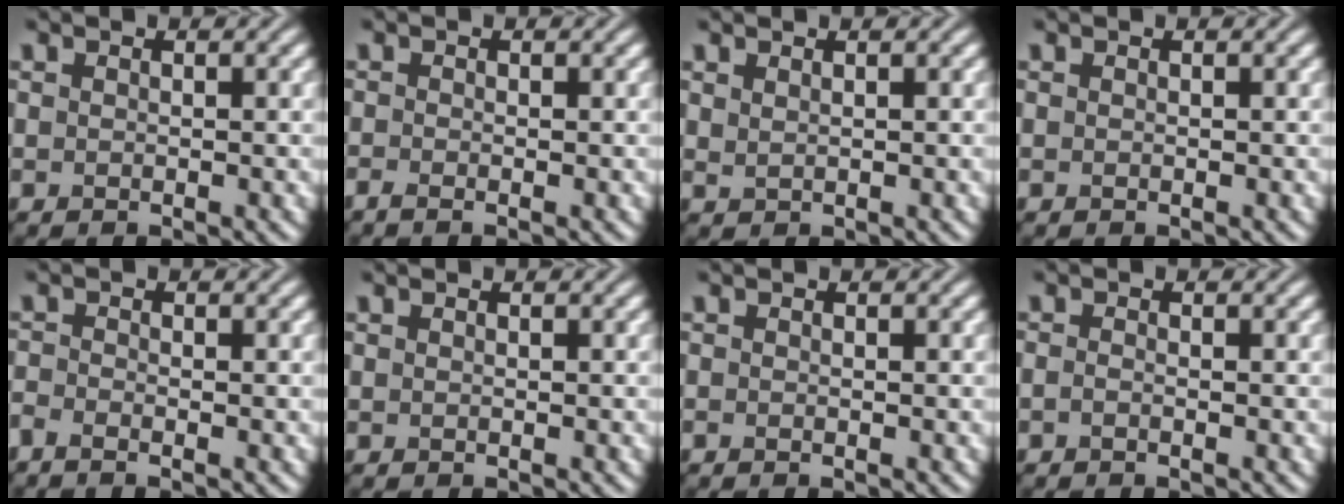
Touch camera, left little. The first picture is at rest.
{"total": 1.0, "force": [-0.8, 0.1, 0.7], "torque": [-0.014, -0.011, -0.019]}
{"total": 0.6, "force": [0.6, 0.2, 0.2], "torque": [-0.007, -0.001, 0.014]}
{"total": 0.0}
{"total": 1.4, "force": [-1.2, 0.3, 0.7], "torque": [-0.019, -0.010, -0.034]}
{"total": 0.0}
{"total": 0.0}
{"total": 0.6, "force": [-0.4, 0.1, 0.4], "torque": [-0.010, -0.005, -0.010]}